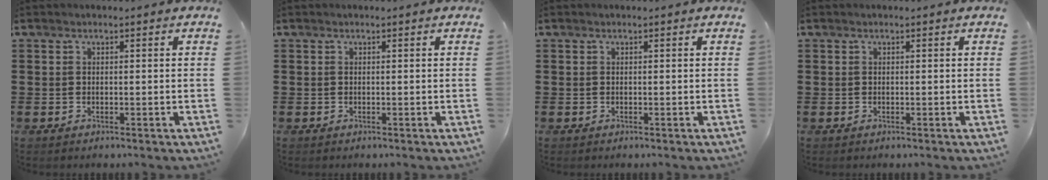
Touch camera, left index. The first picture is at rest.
{"total": 0.0}
{"total": 0.0}
{"total": 0.0}